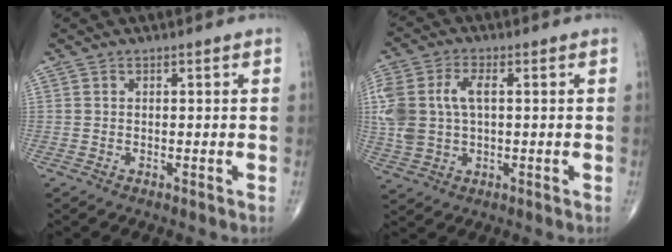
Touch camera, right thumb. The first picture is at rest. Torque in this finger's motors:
{"motor_torque": [1.07, 1.04, 1.32, 0.14, 0.09]}